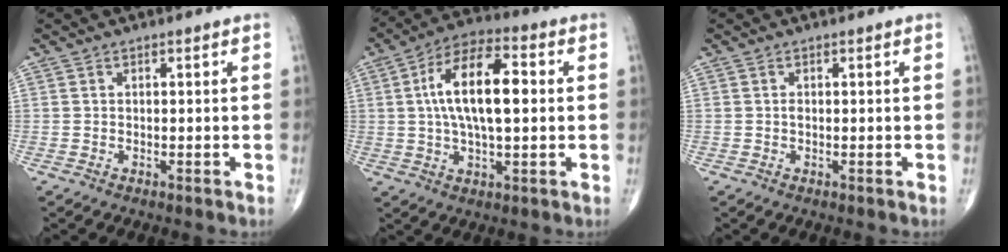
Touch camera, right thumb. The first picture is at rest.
{"total": 15.1, "force": [1.7, 6.5, 13.6], "torque": [-0.241, 0.020, 0.024]}
{"total": 0.5, "force": [-0.1, 0.3, 0.4], "torque": [-0.009, 0.000, -0.002]}